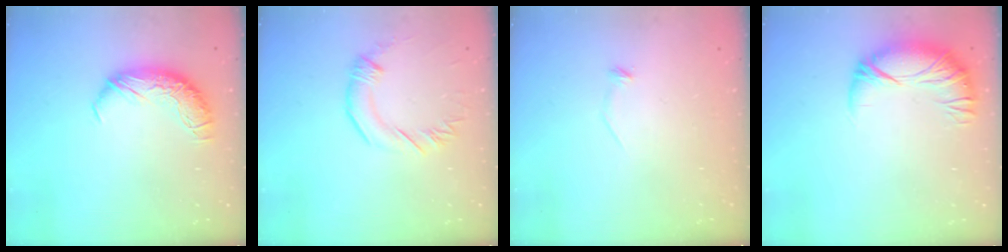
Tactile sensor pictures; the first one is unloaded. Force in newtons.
{"total": 1.5, "press": 1.4, "slide": 0.5}
{"total": 7.1, "press": 7.0, "slide": 0.9}
{"total": 4.0, "press": 3.4, "slide": 2.1}